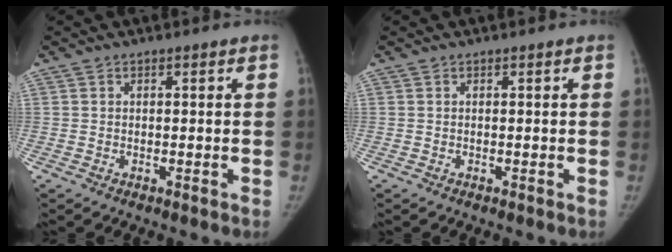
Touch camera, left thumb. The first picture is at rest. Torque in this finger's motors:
{"motor_torque": [-0.01, 0.01, 0.14, -0.04, 0.00]}